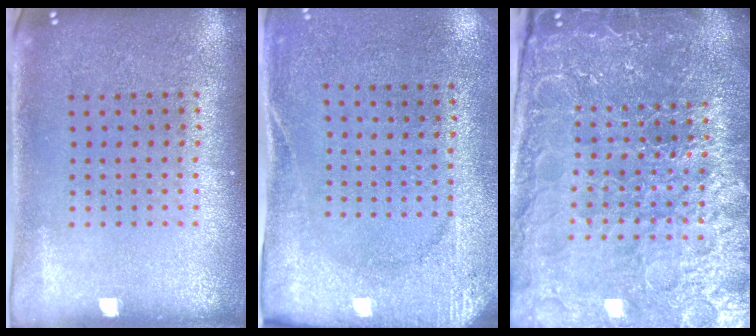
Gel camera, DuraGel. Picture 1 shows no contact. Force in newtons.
{"total": 2.6, "press": 2.2, "slide": 1.4}
{"total": 5.6, "press": 5.1, "slide": 2.3}